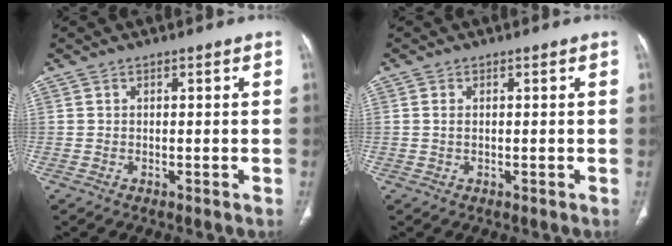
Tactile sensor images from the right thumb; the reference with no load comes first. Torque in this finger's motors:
{"motor_torque": [-0.16, 0.04, -0.21, -0.09, -0.04]}